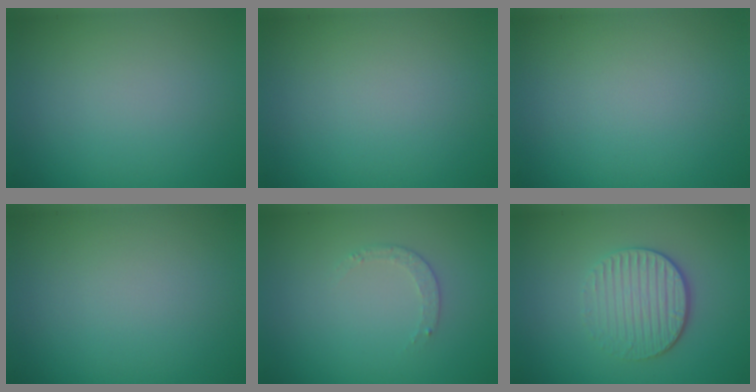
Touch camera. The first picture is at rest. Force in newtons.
{"total": 0.0}
{"total": 0.0}
{"total": 0.0}
{"total": 0.8, "press": 0.6, "slide": 0.6}
{"total": 3.8, "press": 2.9, "slide": 2.5}